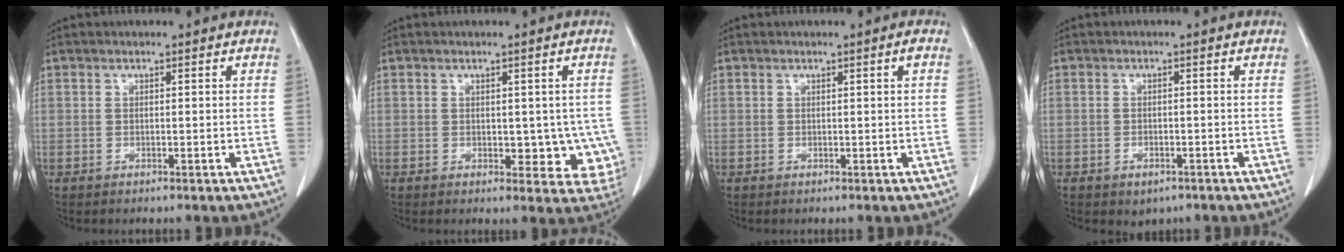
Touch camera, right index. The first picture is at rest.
{"total": 6.3, "force": [-0.5, 4.0, 4.9], "torque": [-0.028, 0.000, 0.001]}
{"total": 0.9, "force": [0.2, -0.2, 0.8], "torque": [-0.013, 0.000, 0.006]}
{"total": 2.5, "force": [-1.5, 1.7, 1.1], "torque": [-0.010, 0.002, -0.010]}